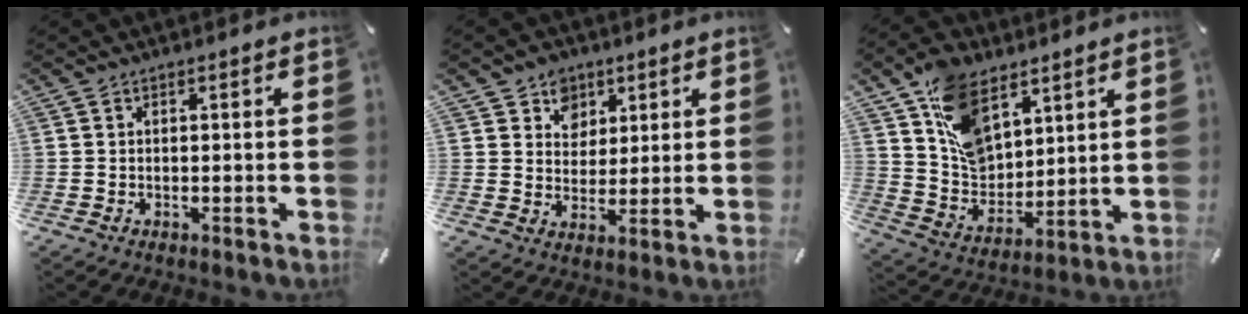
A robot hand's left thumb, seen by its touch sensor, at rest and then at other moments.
{"total": 6.6, "force": [3.0, 5.9, 0.4], "torque": [-0.005, -0.020, 0.054]}
{"total": 14.3, "force": [8.0, 9.3, 7.4], "torque": [-0.146, -0.034, 0.160]}